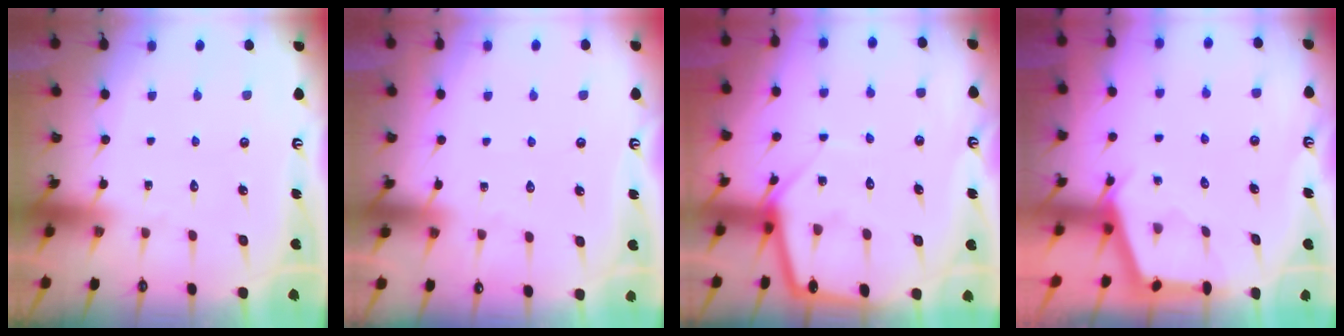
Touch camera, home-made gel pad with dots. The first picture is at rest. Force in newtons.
{"total": 3.1, "press": 3.1, "slide": 0.6}
{"total": 6.9, "press": 6.9, "slide": 0.6}
{"total": 2.9, "press": 2.9, "slide": 0.3}